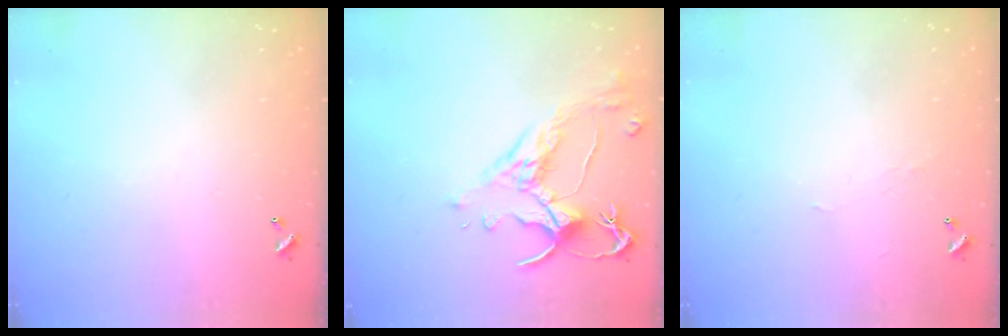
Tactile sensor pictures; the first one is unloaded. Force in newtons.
{"total": 2.5, "press": 2.1, "slide": 1.2}
{"total": 1.2, "press": 1.1, "slide": 0.3}